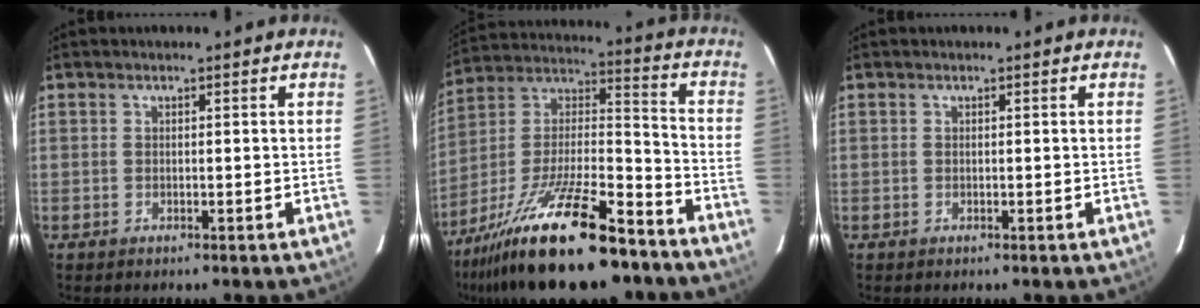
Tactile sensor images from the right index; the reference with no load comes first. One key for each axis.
{"total": 26.3, "fx": -18.5, "fy": 7.5, "fz": 17.1, "tx": -0.314, "ty": -0.018, "tz": -0.297}
{"total": 0.0}